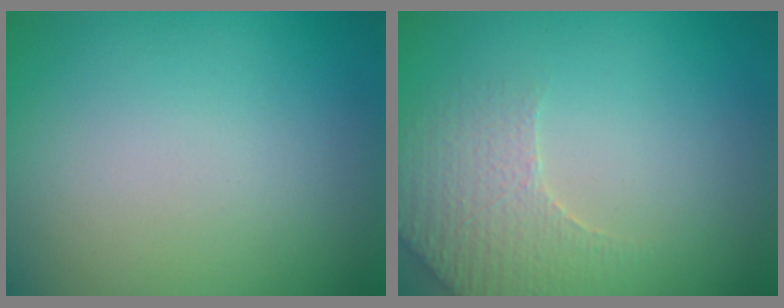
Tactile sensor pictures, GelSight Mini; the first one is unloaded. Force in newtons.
{"total": 3.7, "press": 3.6, "slide": 1.0}